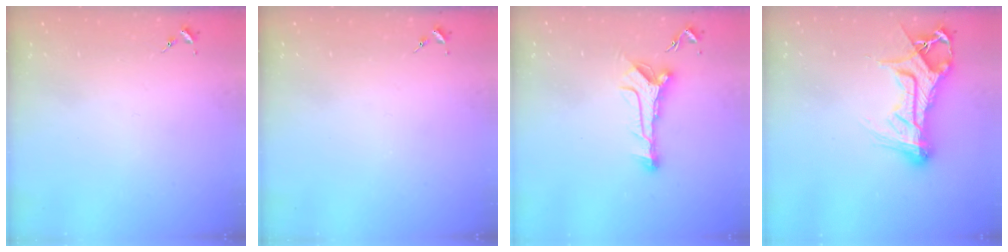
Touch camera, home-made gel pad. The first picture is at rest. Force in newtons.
{"total": 0.0}
{"total": 10.1, "press": 10.1, "slide": 0.5}
{"total": 15.2, "press": 15.1, "slide": 1.4}